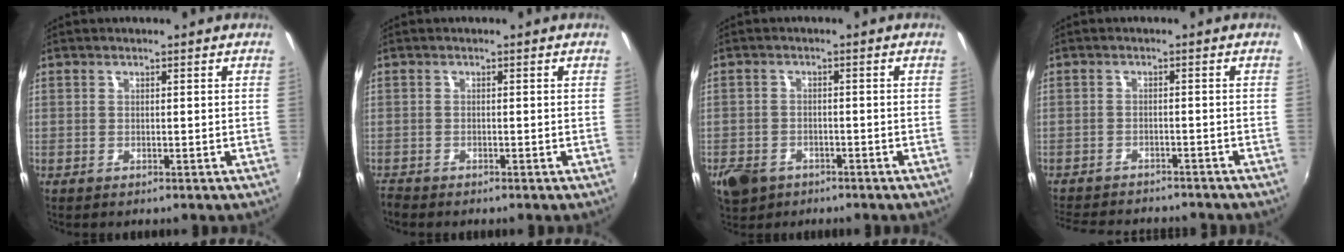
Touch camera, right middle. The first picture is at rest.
{"total": 2.0, "force": [-1.9, 0.4, 0.3], "torque": [-0.015, -0.010, -0.040]}
{"total": 6.7, "force": [-4.0, 4.6, 2.8], "torque": [-0.078, -0.006, -0.064]}
{"total": 11.9, "force": [-10.6, 3.4, 4.2], "torque": [-0.105, -0.017, -0.159]}